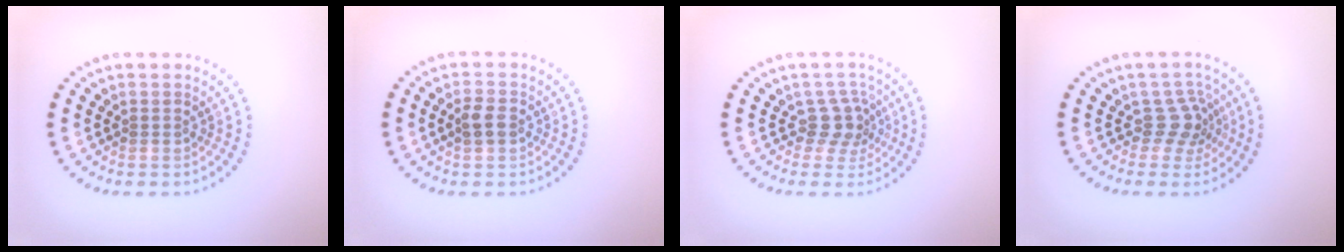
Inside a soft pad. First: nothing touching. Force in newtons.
{"total": 1.9, "press": 1.9, "slide": 0.1}
{"total": 2.5, "press": 1.9, "slide": 1.7}
{"total": 2.5, "press": 1.9, "slide": 1.7}